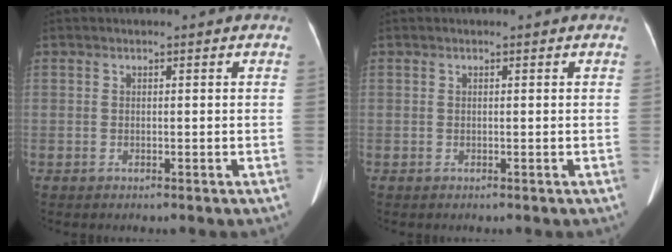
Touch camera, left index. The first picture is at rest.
{"total": 0.0}